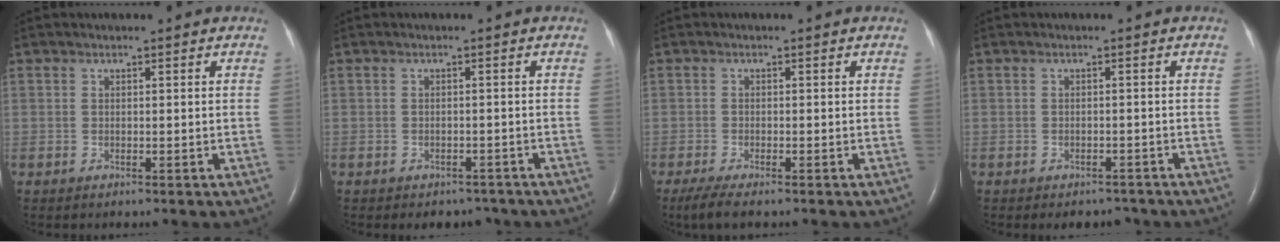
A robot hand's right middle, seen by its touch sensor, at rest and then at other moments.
{"total": 3.8, "force": [-3.3, 1.9, 0.4], "torque": [-0.004, 0.009, -0.037]}
{"total": 3.6, "force": [-2.6, 0.6, 2.4], "torque": [-0.052, -0.012, -0.046]}
{"total": 4.0, "force": [-3.5, 1.8, 0.8], "torque": [-0.005, 0.006, -0.041]}